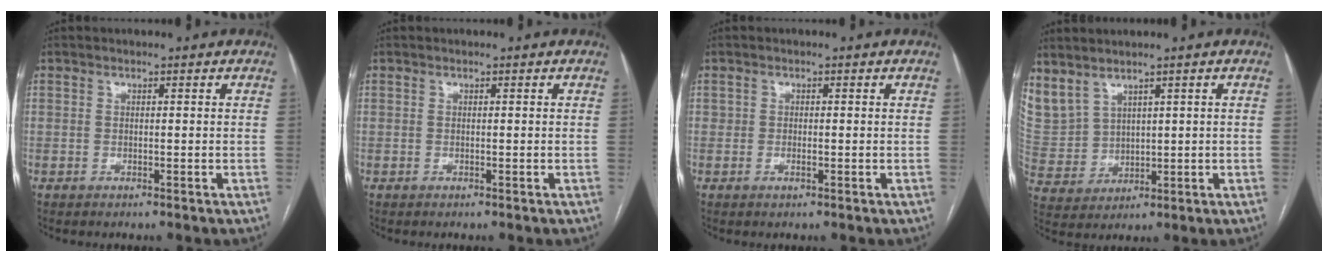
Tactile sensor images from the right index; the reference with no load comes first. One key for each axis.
{"total": 0.0}
{"total": 0.8, "fx": -0.3, "fy": 0.3, "fz": 0.7, "tx": -0.013, "ty": -0.001, "tz": -0.005}
{"total": 11.2, "fx": 7.0, "fy": 7.2, "fz": 4.9, "tx": -0.156, "ty": 0.012, "tz": 0.171}